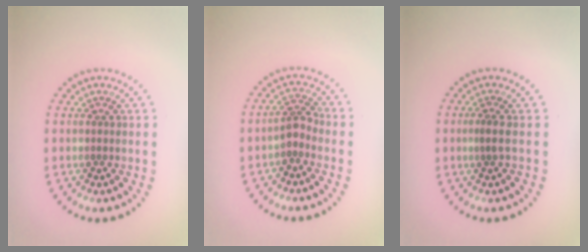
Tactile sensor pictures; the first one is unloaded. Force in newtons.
{"total": 1.9, "press": 1.5, "slide": 1.2}
{"total": 0.9, "press": 0.5, "slide": 0.8}